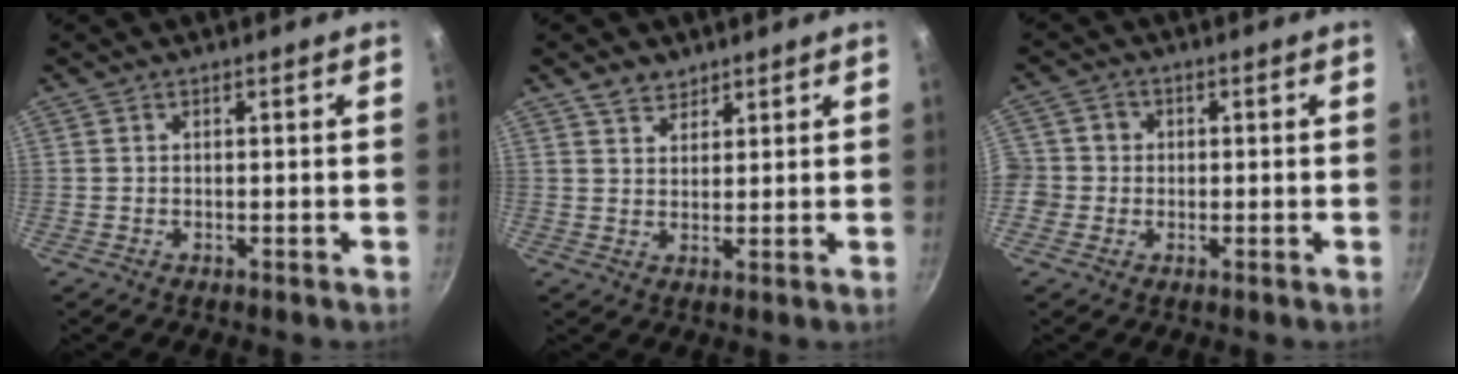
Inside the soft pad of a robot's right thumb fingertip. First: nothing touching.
{"total": 3.8, "force": [2.9, 2.3, 1.1], "torque": [-0.003, -0.011, 0.051]}
{"total": 4.2, "force": [-0.5, 4.1, 0.9], "torque": [0.008, 0.008, -0.016]}